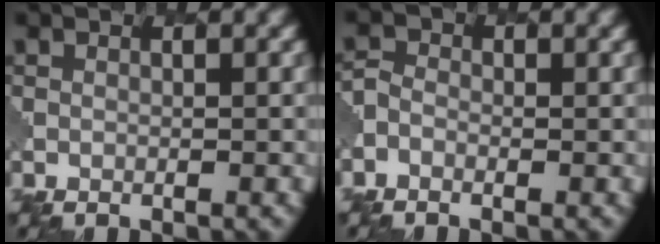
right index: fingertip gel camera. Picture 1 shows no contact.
{"total": 1.6, "force": [-0.8, 1.2, 0.5], "torque": [-0.005, -0.001, -0.019]}